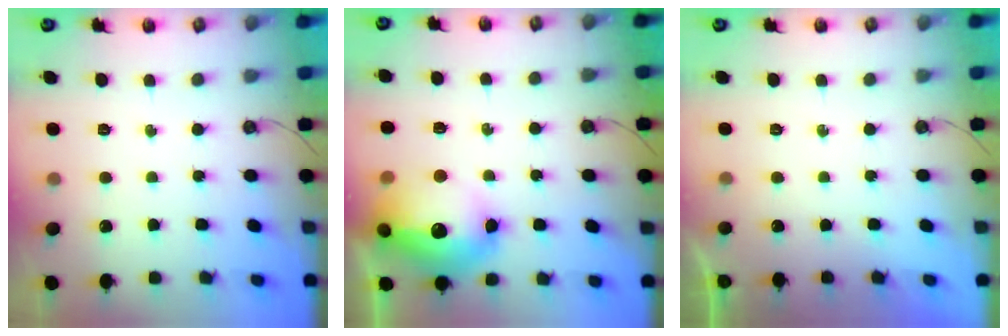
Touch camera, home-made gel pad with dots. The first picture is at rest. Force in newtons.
{"total": 20.8, "press": 20.8, "slide": 1.7}
{"total": 0.0}